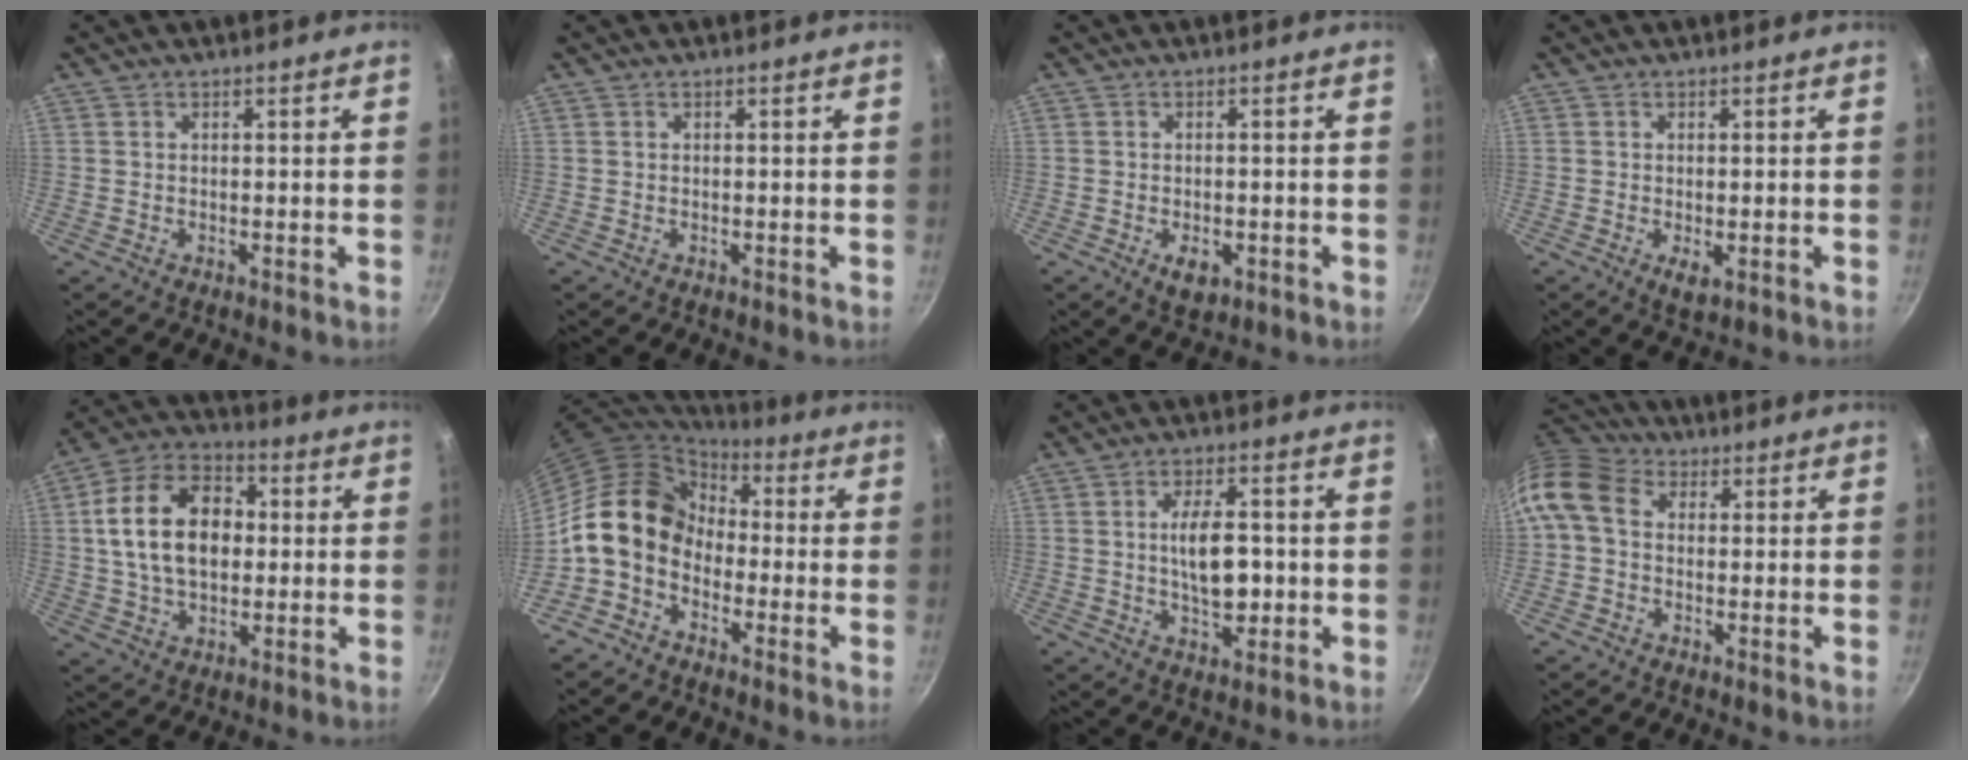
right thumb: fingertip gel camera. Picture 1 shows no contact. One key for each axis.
{"total": 0.0}
{"total": 4.2, "fx": -1.5, "fy": 2.4, "fz": 3.1, "tx": -0.043, "ty": 0.003, "tz": -0.016}
{"total": 2.8, "fx": -0.7, "fy": 1.2, "fz": 2.4, "tx": -0.043, "ty": -0.010, "tz": -0.008}
{"total": 17.2, "fx": 1.5, "fy": 11.6, "fz": 12.6, "tx": -0.187, "ty": 0.026, "tz": 0.012}
{"total": 12.7, "fx": -2.2, "fy": 10.0, "fz": 7.5, "tx": -0.097, "ty": 0.045, "tz": -0.064}
{"total": 9.6, "fx": -0.4, "fy": 4.8, "fz": 8.3, "tx": -0.118, "ty": 0.008, "tz": -0.004}
{"total": 9.7, "fx": 0.9, "fy": 7.4, "fz": 6.2, "tx": -0.121, "ty": 0.025, "tz": -0.003}